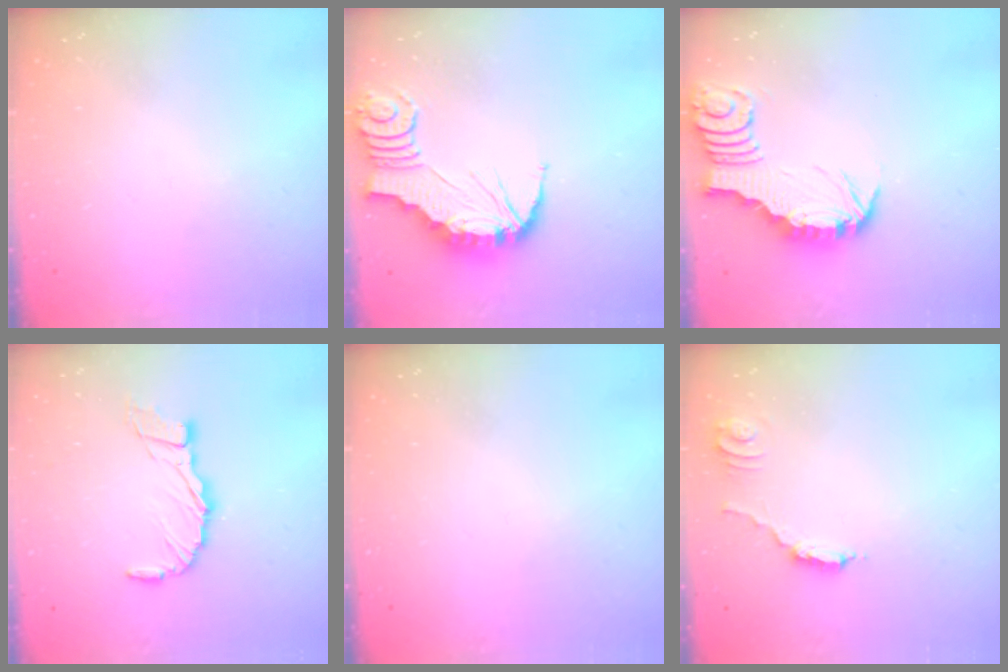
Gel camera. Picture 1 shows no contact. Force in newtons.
{"total": 2.2, "press": 2.2, "slide": 0.2}
{"total": 3.1, "press": 3.1, "slide": 0.3}
{"total": 9.9, "press": 9.9, "slide": 1.1}
{"total": 0.0}
{"total": 2.0, "press": 2.0, "slide": 0.4}